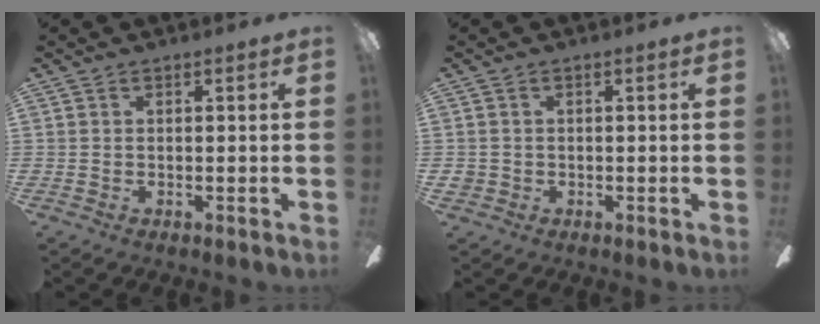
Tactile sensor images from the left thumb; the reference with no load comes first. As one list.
[{"total": 1.7, "force": [-0.4, 1.5, 0.6], "torque": [-0.011, 0.003, -0.009]}]